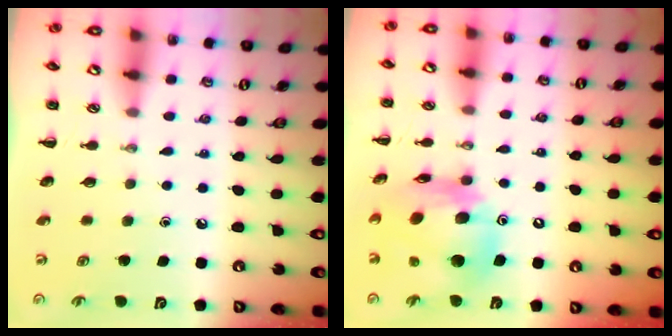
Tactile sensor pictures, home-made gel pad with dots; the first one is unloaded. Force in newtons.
{"total": 14.1, "press": 13.5, "slide": 4.1}